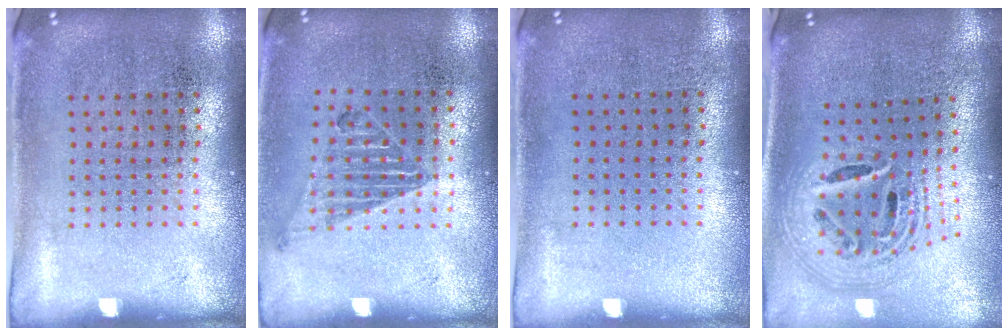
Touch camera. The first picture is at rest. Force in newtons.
{"total": 1.0, "press": 1.0, "slide": 0.3}
{"total": 0.0}
{"total": 2.5, "press": 1.8, "slide": 1.7}